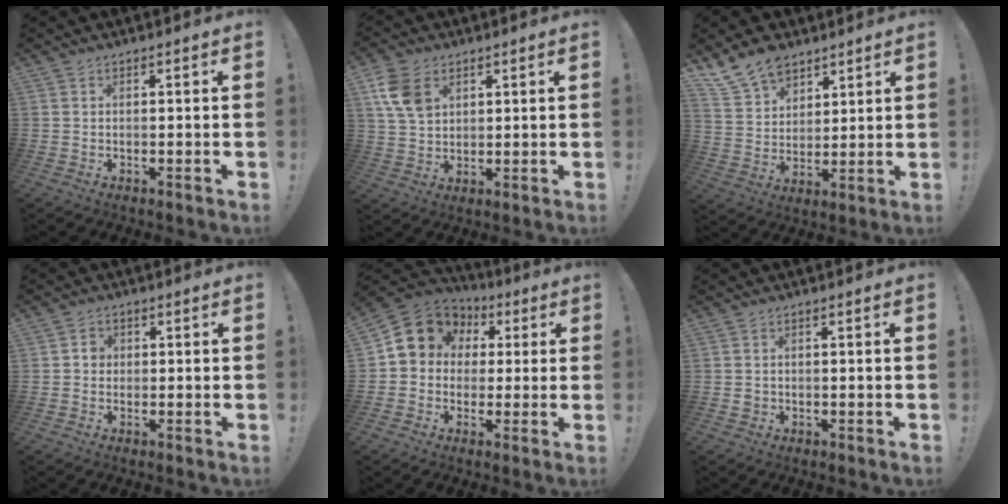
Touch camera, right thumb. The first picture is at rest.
{"total": 10.5, "force": [4.3, 7.5, 5.9], "torque": [-0.109, 0.000, 0.087]}
{"total": 11.4, "force": [8.9, 6.5, 3.1], "torque": [-0.067, -0.061, 0.175]}
{"total": 2.8, "force": [-0.2, 2.5, 1.3], "torque": [-0.011, 0.002, -0.007]}
{"total": 11.3, "force": [3.8, 9.6, 4.6], "torque": [-0.062, -0.016, 0.077]}
{"total": 1.0, "force": [0.0, 1.0, 0.3], "torque": [-0.011, 0.006, 0.002]}